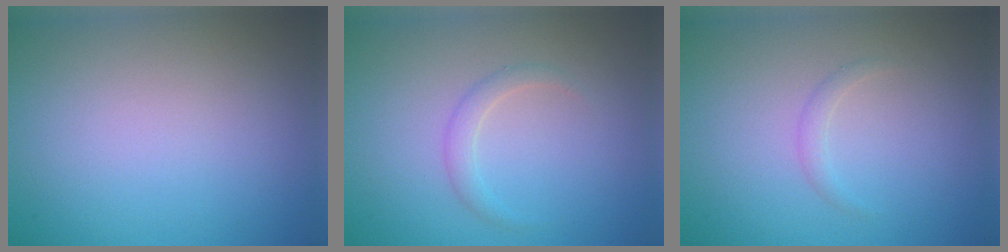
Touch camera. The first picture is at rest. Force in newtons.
{"total": 1.2, "press": 1.2, "slide": 0.0}
{"total": 0.8, "press": 0.8, "slide": 0.0}